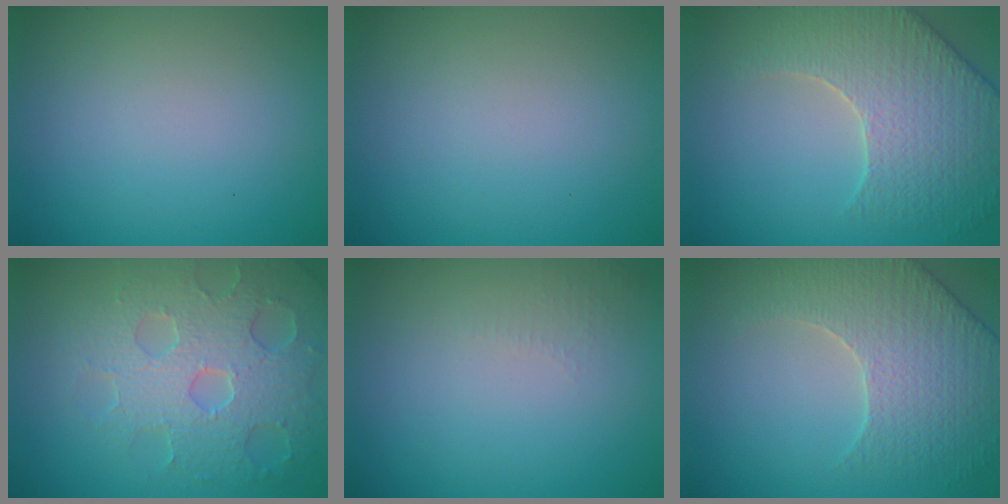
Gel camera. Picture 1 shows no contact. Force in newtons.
{"total": 0.0}
{"total": 6.0, "press": 5.4, "slide": 2.7}
{"total": 6.9, "press": 5.5, "slide": 4.2}
{"total": 1.0, "press": 0.9, "slide": 0.3}
{"total": 4.9, "press": 4.8, "slide": 1.3}